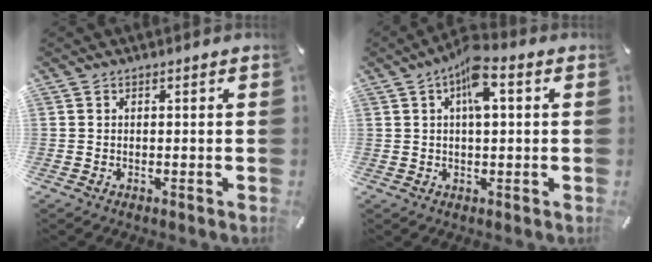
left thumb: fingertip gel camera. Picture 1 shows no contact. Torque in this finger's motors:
{"motor_torque": [0.06, 0.62, 1.01, -0.20, 0.29]}